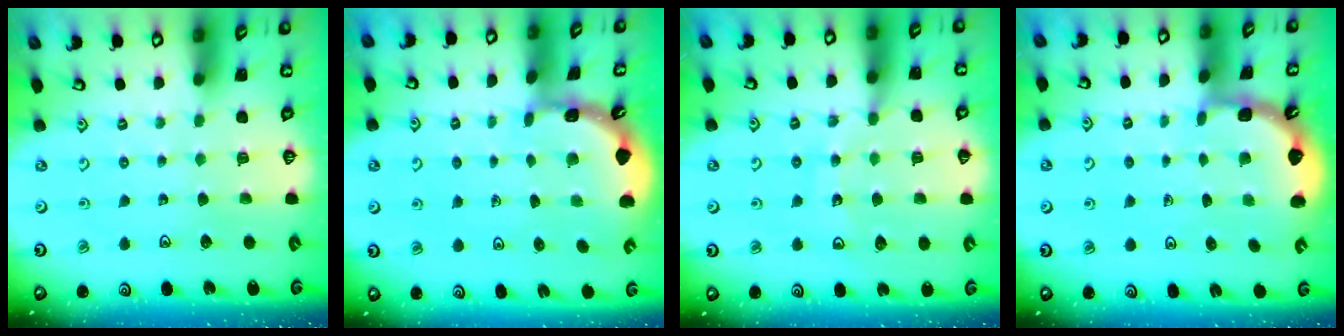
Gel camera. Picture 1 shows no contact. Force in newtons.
{"total": 1.5, "press": 1.5, "slide": 0.1}
{"total": 12.2, "press": 11.7, "slide": 3.6}
{"total": 2.0, "press": 2.0, "slide": 0.2}